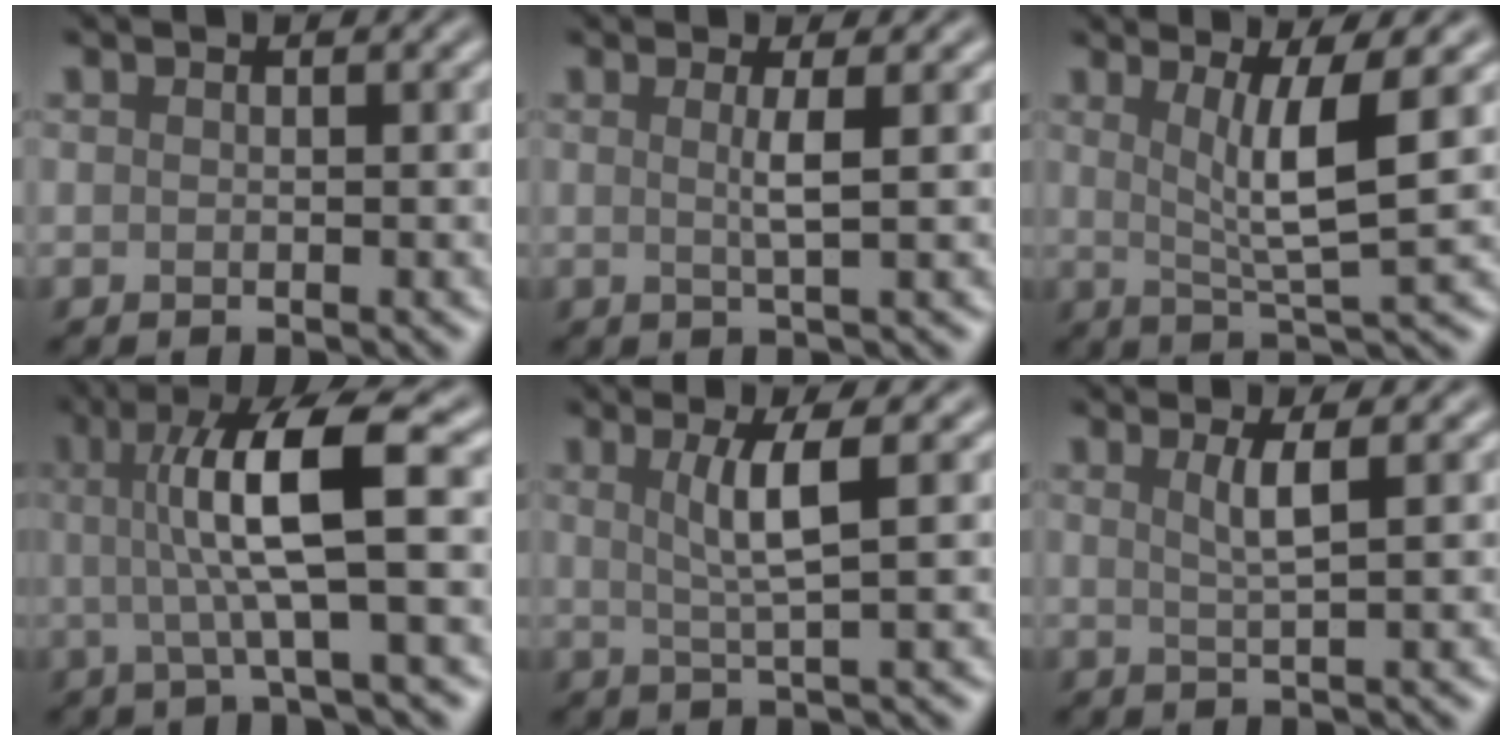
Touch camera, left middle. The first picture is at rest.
{"total": 2.0, "force": [0.3, 0.4, 2.0], "torque": [-0.037, 0.000, -0.001]}
{"total": 5.2, "force": [1.4, 0.9, 5.0], "torque": [-0.083, -0.005, 0.028]}
{"total": 8.4, "force": [1.0, 1.7, 8.1], "torque": [-0.128, 0.007, 0.015]}
{"total": 3.8, "force": [1.0, 0.6, 3.6], "torque": [-0.062, 0.000, 0.020]}
{"total": 2.4, "force": [0.8, 0.5, 2.2], "torque": [-0.037, -0.001, 0.012]}